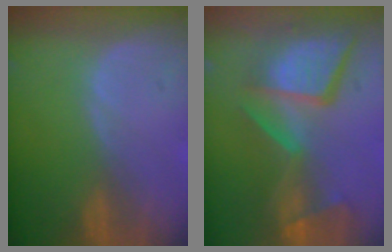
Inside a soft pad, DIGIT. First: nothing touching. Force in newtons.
{"total": 13.8, "press": 11.3, "slide": 8.0}